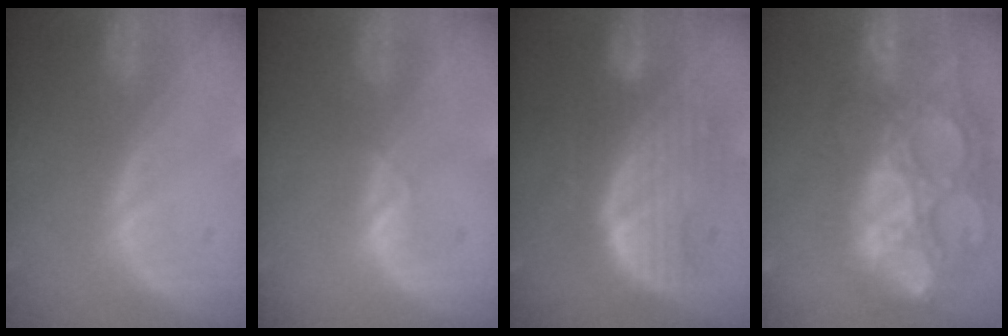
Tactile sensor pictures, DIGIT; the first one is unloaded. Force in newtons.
{"total": 1.1, "press": 1.1, "slide": 0.2}
{"total": 9.5, "press": 8.5, "slide": 4.3}
{"total": 15.7, "press": 13.0, "slide": 8.9}